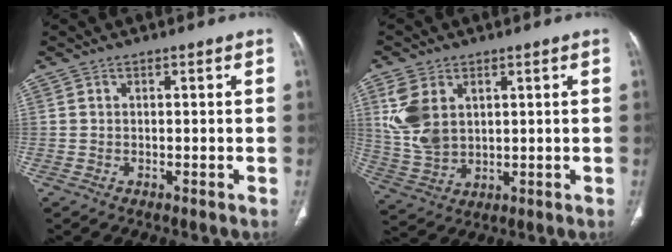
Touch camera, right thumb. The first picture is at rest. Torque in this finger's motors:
{"motor_torque": [0.43, 2.24, 0.95, 0.69, 0.17]}